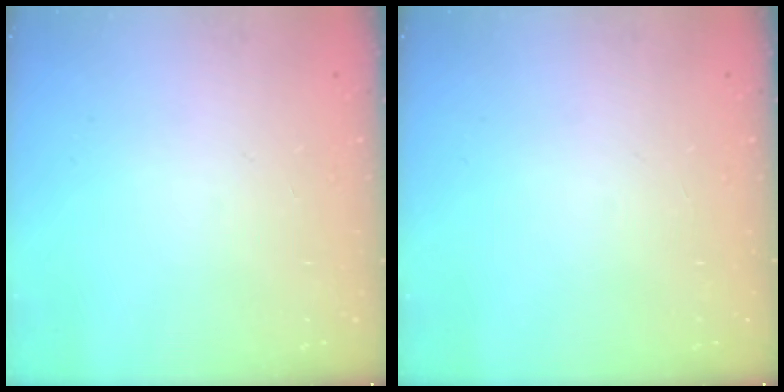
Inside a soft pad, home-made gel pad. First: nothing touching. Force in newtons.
{"total": 0.0}